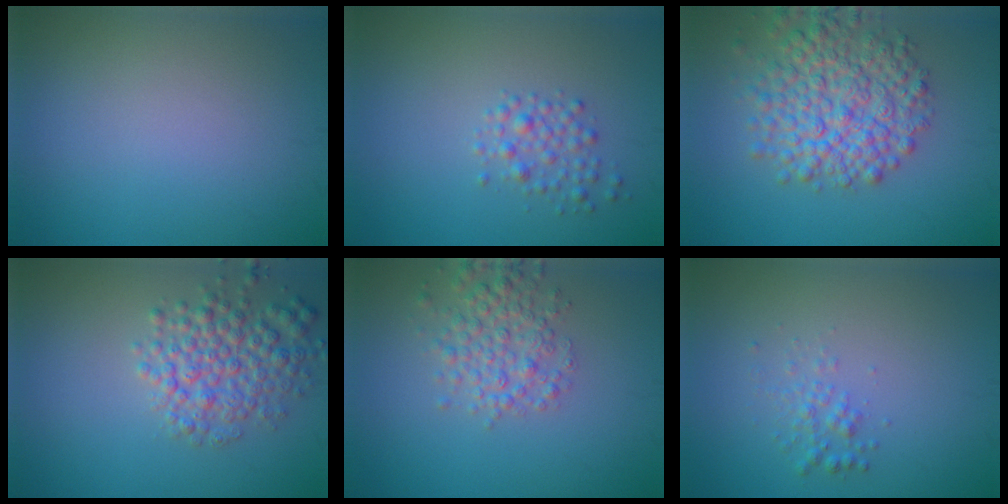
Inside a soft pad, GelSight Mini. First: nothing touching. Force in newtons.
{"total": 2.0, "press": 2.0, "slide": 0.0}
{"total": 7.0, "press": 7.0, "slide": 0.3}
{"total": 4.6, "press": 4.6, "slide": 0.2}
{"total": 3.6, "press": 3.6, "slide": 0.1}
{"total": 1.5, "press": 1.5, "slide": 0.1}